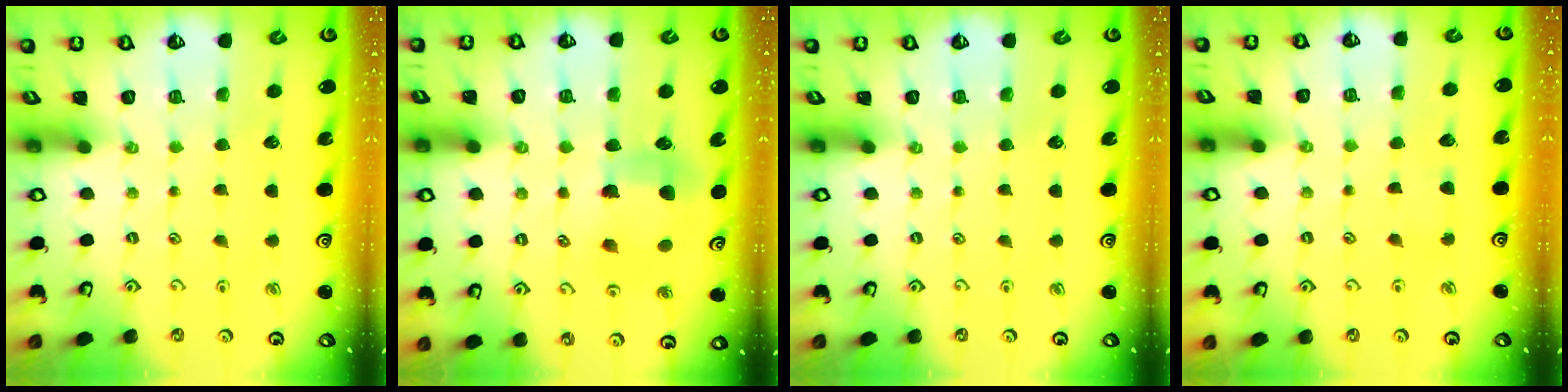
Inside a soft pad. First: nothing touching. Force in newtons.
{"total": 6.4, "press": 6.3, "slide": 0.9}
{"total": 0.0}
{"total": 2.7, "press": 2.6, "slide": 0.5}